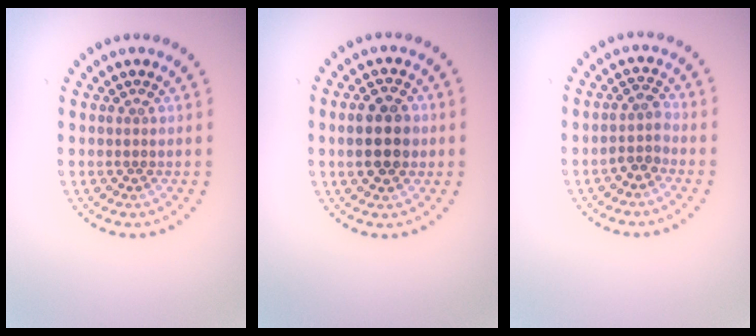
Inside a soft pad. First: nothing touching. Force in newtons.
{"total": 4.4, "press": 4.4, "slide": 0.1}
{"total": 1.9, "press": 1.5, "slide": 1.1}